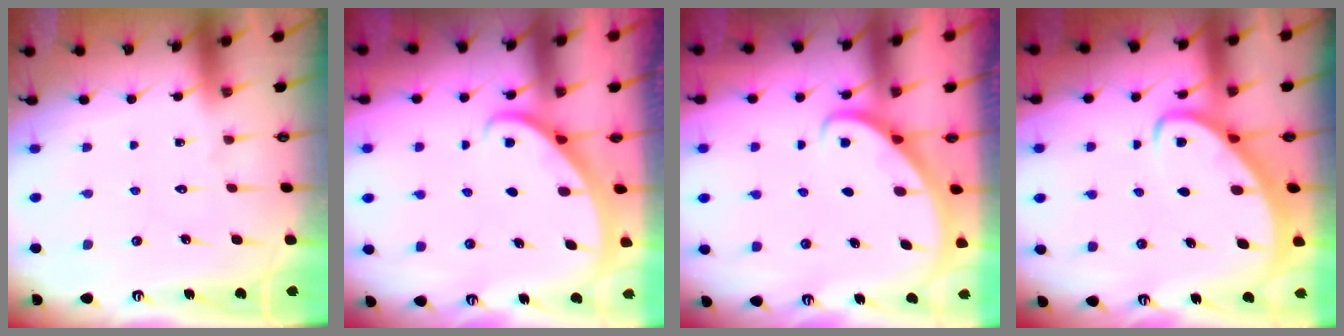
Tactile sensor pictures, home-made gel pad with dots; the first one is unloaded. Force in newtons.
{"total": 2.1, "press": 2.1, "slide": 0.2}
{"total": 2.9, "press": 2.9, "slide": 0.2}
{"total": 2.9, "press": 2.8, "slide": 0.4}